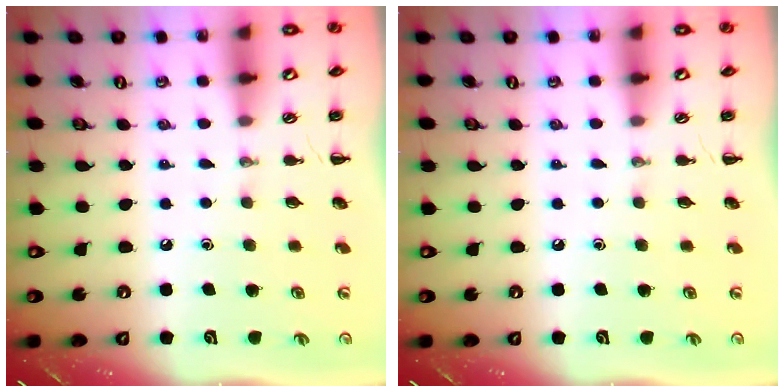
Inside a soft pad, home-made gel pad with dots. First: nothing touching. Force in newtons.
{"total": 0.0}